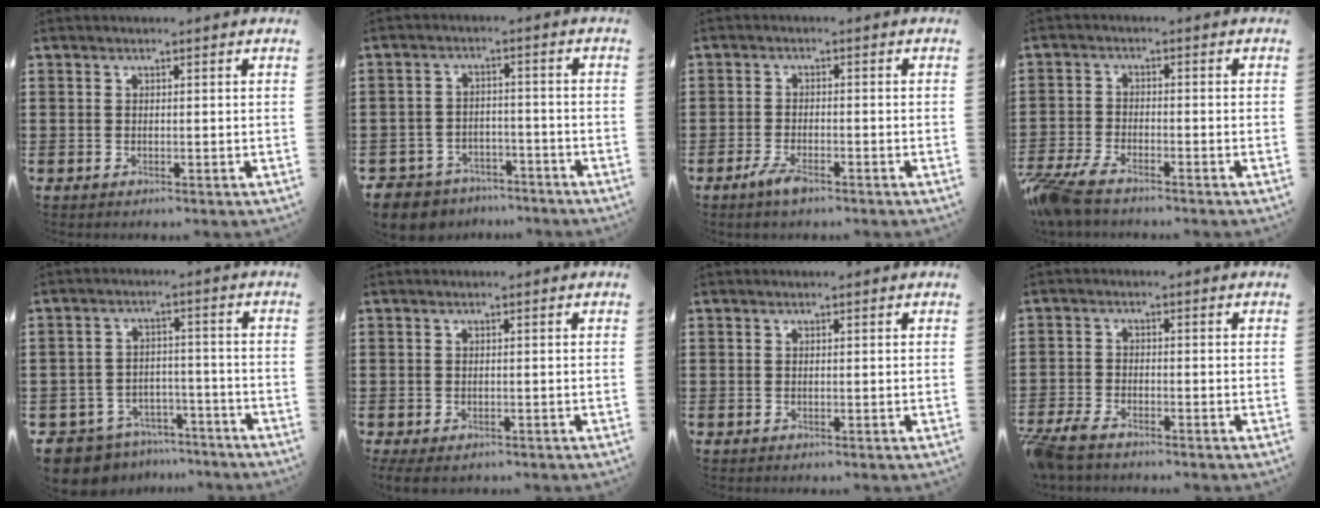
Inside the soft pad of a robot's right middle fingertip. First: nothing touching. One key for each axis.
{"total": 5.2, "fx": -5.0, "fy": 1.4, "fz": 0.2, "tx": -0.027, "ty": 0.004, "tz": -0.109}
{"total": 3.2, "fx": -2.0, "fy": 0.8, "fz": 2.3, "tx": -0.060, "ty": -0.007, "tz": -0.043}
{"total": 4.9, "fx": -4.3, "fy": 0.8, "fz": 2.2, "tx": -0.080, "ty": -0.017, "tz": -0.093}
{"total": 7.1, "fx": -6.8, "fy": 1.8, "fz": 0.8, "tx": -0.035, "ty": 0.013, "tz": -0.141}
{"total": 0.8, "fx": -0.7, "fy": 0.2, "fz": 0.3, "tx": -0.009, "ty": -0.004, "tz": -0.013}
{"total": 0.0}
{"total": 3.5, "fx": -3.2, "fy": 0.7, "fz": 1.3, "tx": -0.052, "ty": -0.009, "tz": -0.072}